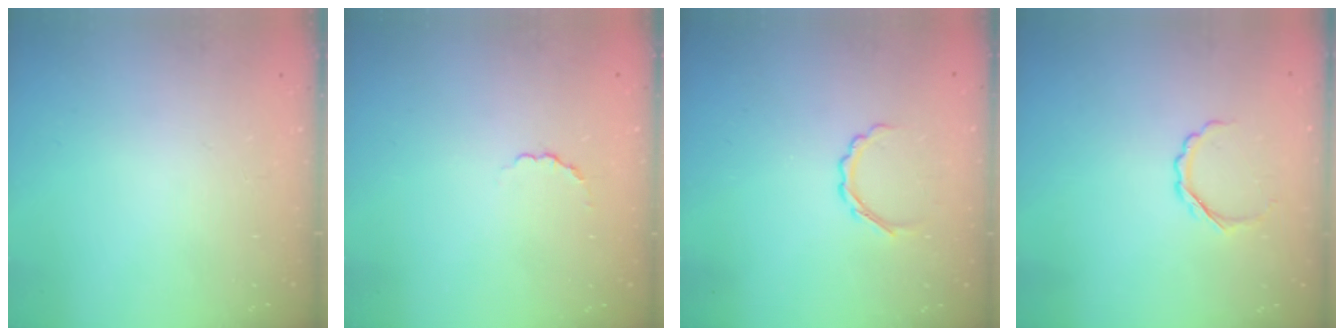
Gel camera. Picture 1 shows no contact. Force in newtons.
{"total": 2.5, "press": 2.3, "slide": 0.9}
{"total": 4.4, "press": 4.2, "slide": 1.2}
{"total": 4.1, "press": 4.0, "slide": 1.0}